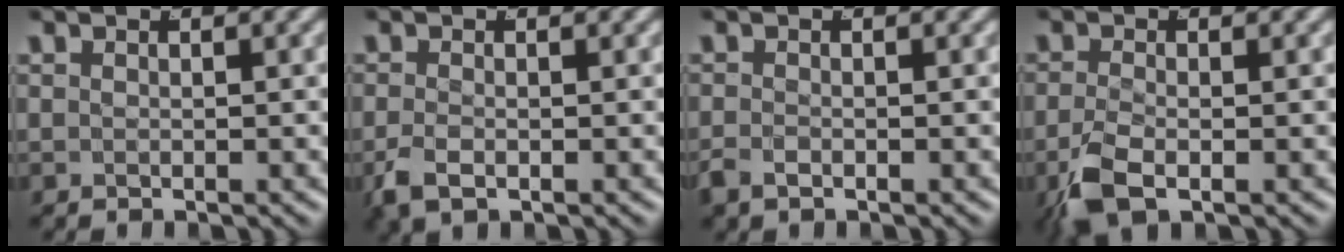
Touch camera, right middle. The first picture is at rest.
{"total": 2.1, "force": [-1.2, 0.9, 1.5], "torque": [-0.042, -0.011, -0.013]}
{"total": 1.6, "force": [-1.1, 0.8, 0.8], "torque": [-0.023, -0.010, -0.015]}
{"total": 3.5, "force": [-2.0, 1.2, 2.6], "torque": [-0.065, -0.019, -0.024]}